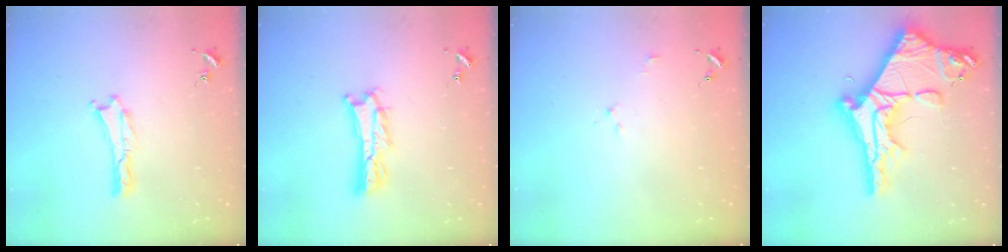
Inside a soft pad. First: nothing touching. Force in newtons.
{"total": 4.3, "press": 4.3, "slide": 0.5}
{"total": 2.2, "press": 2.2, "slide": 0.2}
{"total": 12.9, "press": 12.9, "slide": 1.3}